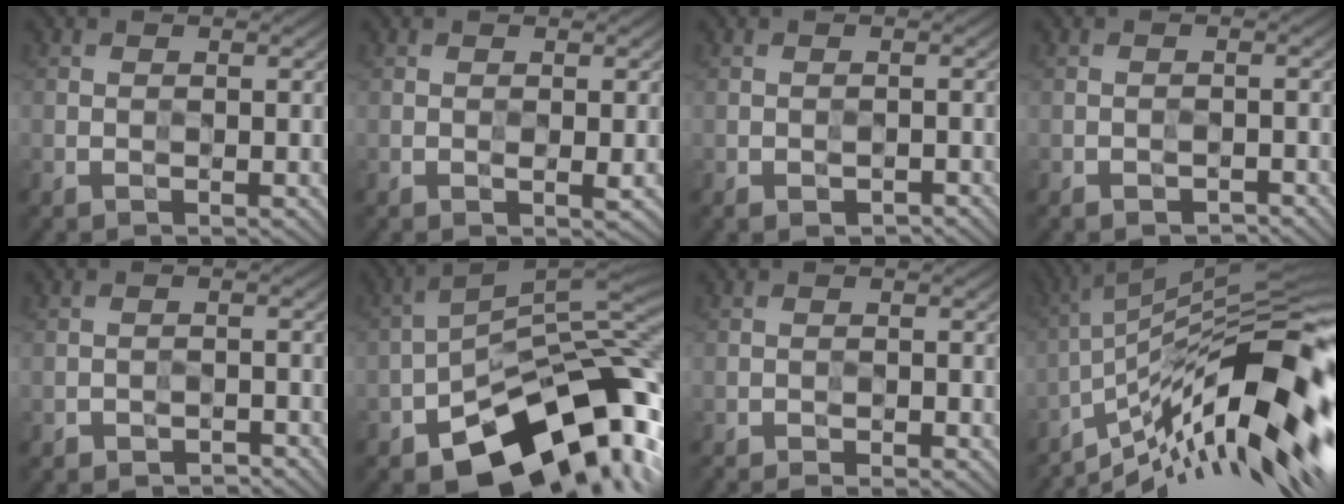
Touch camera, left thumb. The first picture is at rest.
{"total": 0.9, "force": [0.1, 0.2, 0.9], "torque": [-0.016, -0.003, 0.000]}
{"total": 1.6, "force": [-1.0, 0.8, 0.9], "torque": [-0.012, -0.001, -0.013]}
{"total": 1.7, "force": [-1.3, 0.7, 0.7], "torque": [-0.007, 0.001, -0.020]}
{"total": 2.3, "force": [-2.1, 0.7, 0.4], "torque": [0.000, 0.002, -0.033]}
{"total": 16.1, "force": [-8.8, 7.2, 11.4], "torque": [-0.164, -0.008, -0.160]}
{"total": 2.1, "force": [-1.9, 0.1, 0.8], "torque": [-0.021, 0.001, -0.034]}
{"total": 17.4, "force": [-7.4, 3.9, 15.3], "torque": [-0.245, 0.017, -0.138]}